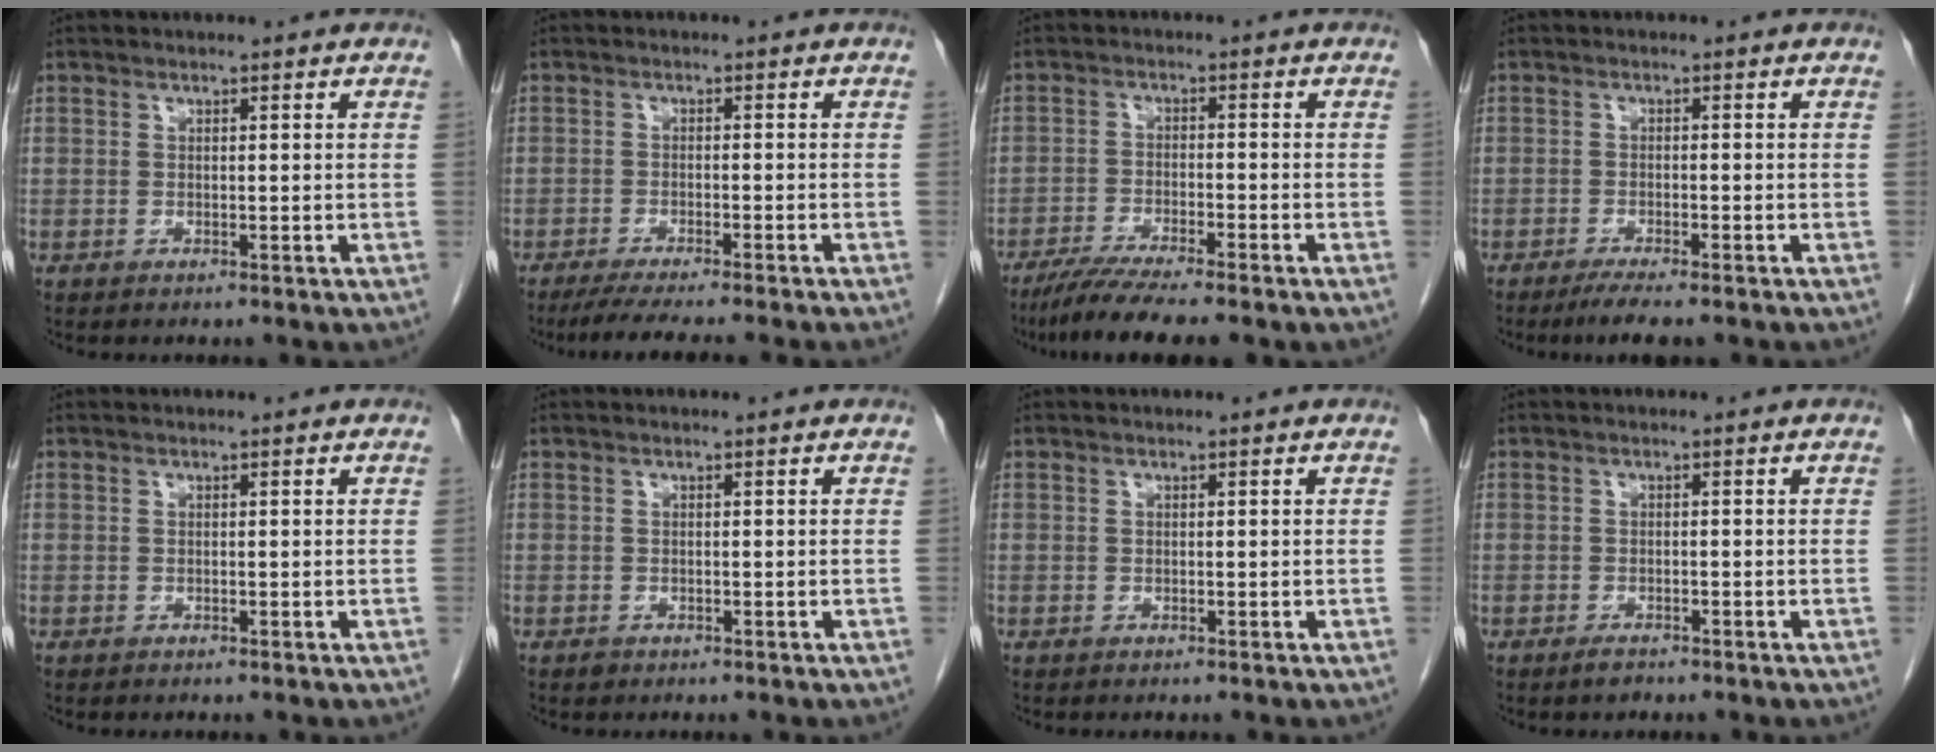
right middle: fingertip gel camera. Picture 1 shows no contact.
{"total": 8.1, "force": [-6.8, -0.9, 4.2], "torque": [-0.047, -0.022, -0.104]}
{"total": 7.7, "force": [-6.1, -0.1, 4.7], "torque": [-0.077, -0.021, -0.101]}
{"total": 4.5, "force": [-3.5, 0.3, 2.8], "torque": [-0.047, -0.011, -0.054]}
{"total": 0.0}
{"total": 0.6, "force": [-0.4, 0.4, 0.1], "torque": [-0.004, 0.001, -0.007]}
{"total": 0.0}
{"total": 1.4, "force": [-1.2, 0.3, 0.7], "torque": [-0.021, -0.004, -0.018]}